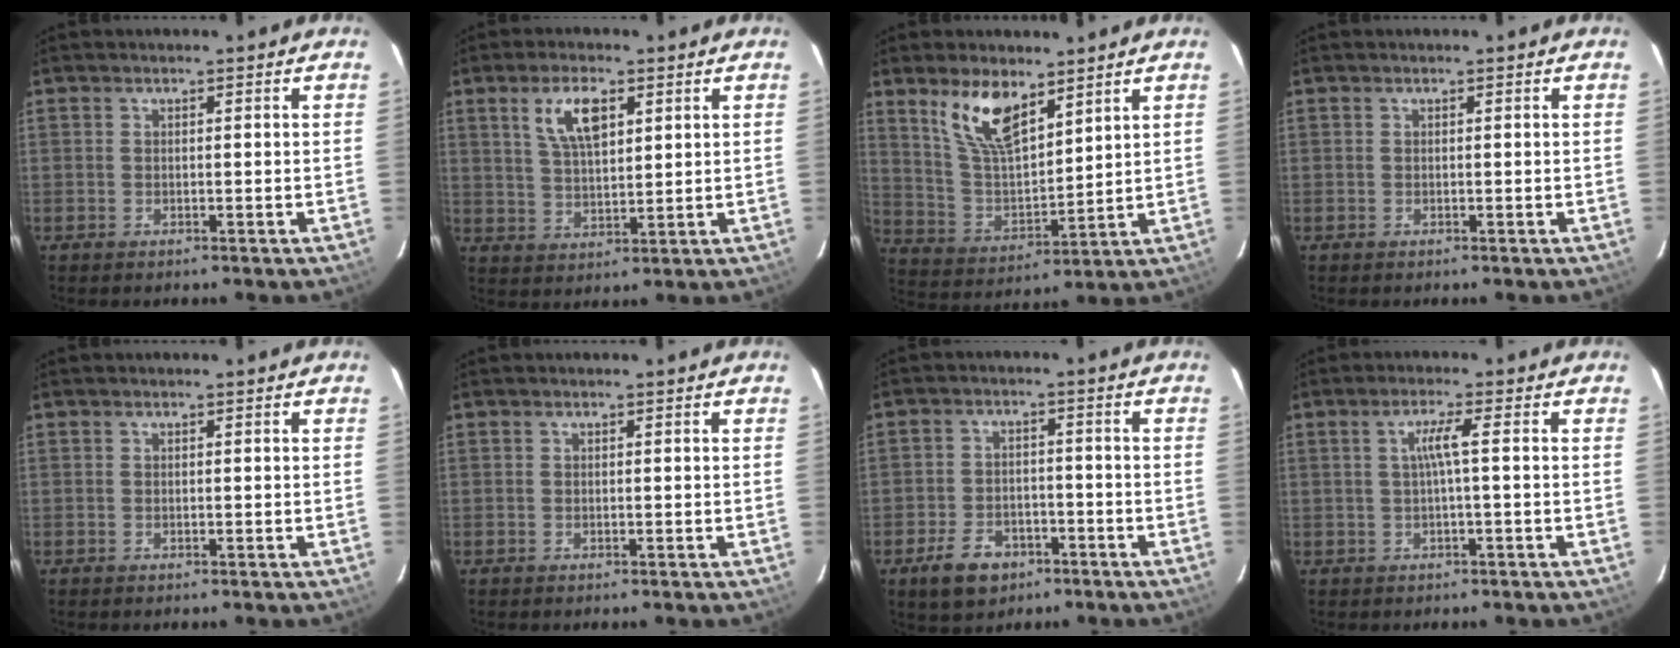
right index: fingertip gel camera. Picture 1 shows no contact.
{"total": 7.7, "force": [3.5, 3.2, 6.0], "torque": [-0.113, 0.008, 0.070]}
{"total": 11.6, "force": [7.4, 4.6, 7.7], "torque": [-0.148, 0.004, 0.155]}
{"total": 0.0}
{"total": 0.0}
{"total": 0.0}
{"total": 8.1, "force": [-4.8, 5.4, 3.7], "torque": [-0.096, 0.012, -0.067]}
{"total": 3.0, "force": [-0.1, -0.5, 3.0], "torque": [-0.059, 0.001, -0.001]}